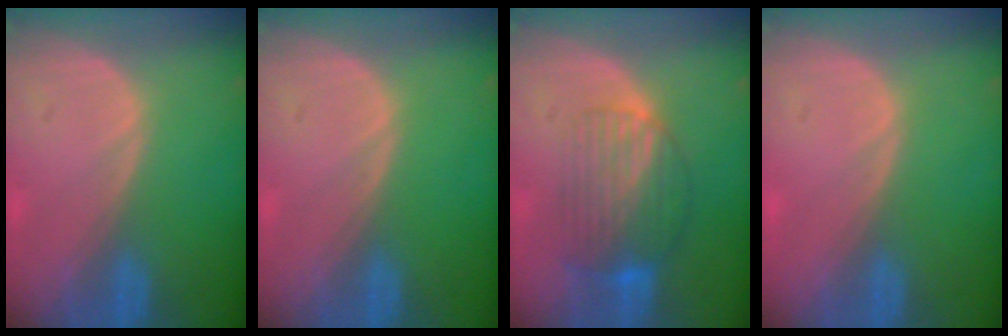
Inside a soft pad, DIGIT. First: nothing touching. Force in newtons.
{"total": 0.0}
{"total": 8.3, "press": 7.3, "slide": 4.0}
{"total": 0.7, "press": 0.0, "slide": 0.7}